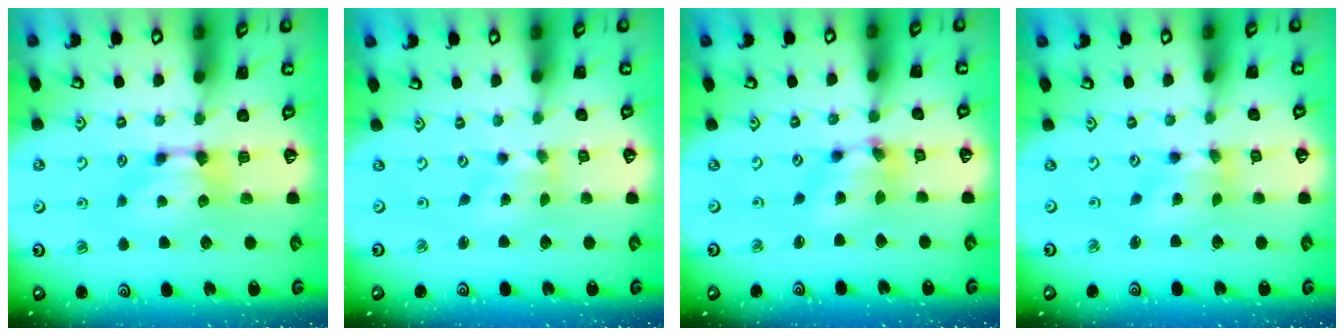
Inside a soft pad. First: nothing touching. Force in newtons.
{"total": 2.1, "press": 1.8, "slide": 1.1}
{"total": 5.4, "press": 5.1, "slide": 1.7}
{"total": 2.0, "press": 1.6, "slide": 1.2}